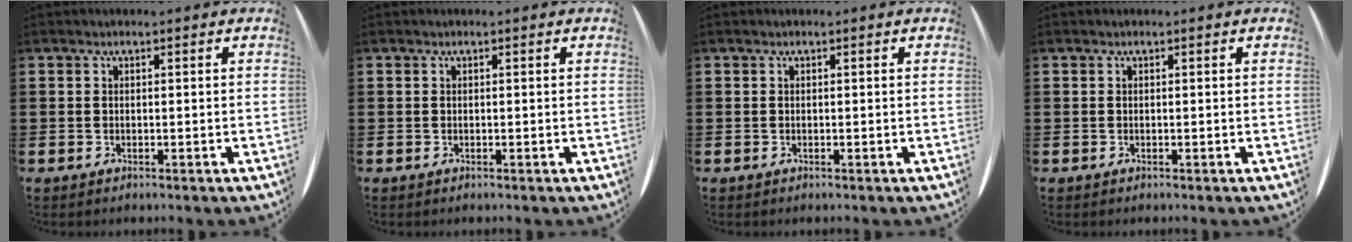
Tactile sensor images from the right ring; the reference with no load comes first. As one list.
[{"total": 0.0}, {"total": 0.0}, {"total": 0.0}]